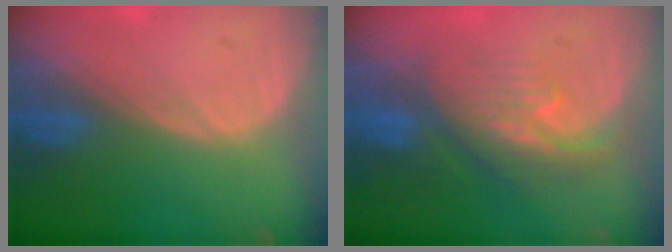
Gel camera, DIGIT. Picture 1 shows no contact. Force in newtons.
{"total": 7.9, "press": 7.4, "slide": 2.9}